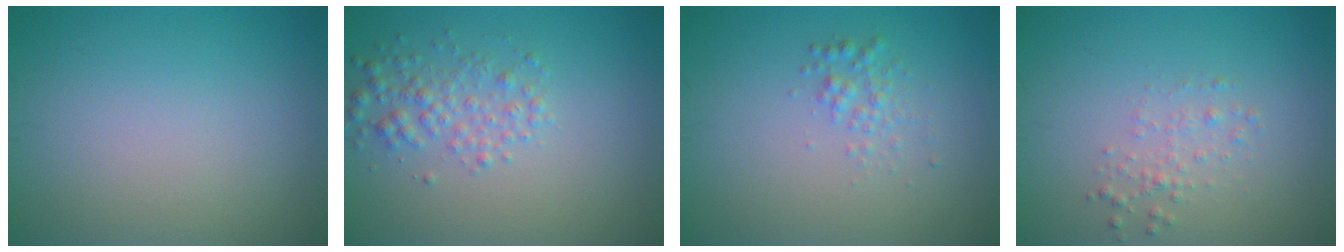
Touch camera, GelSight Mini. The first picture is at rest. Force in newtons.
{"total": 2.6, "press": 2.6, "slide": 0.0}
{"total": 1.5, "press": 1.5, "slide": 0.1}
{"total": 1.4, "press": 1.4, "slide": 0.0}